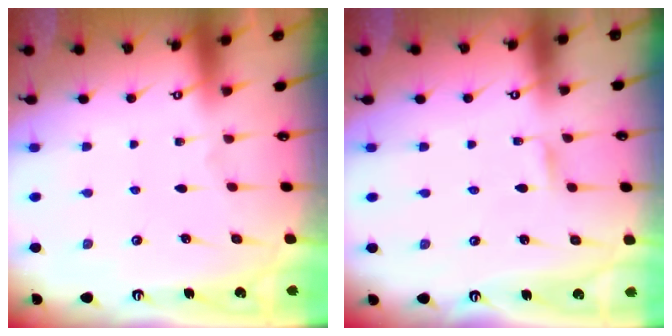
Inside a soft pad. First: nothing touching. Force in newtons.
{"total": 1.8, "press": 1.8, "slide": 0.2}